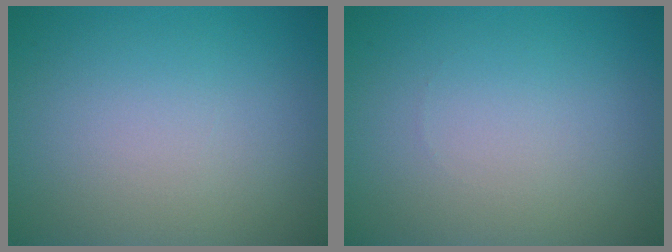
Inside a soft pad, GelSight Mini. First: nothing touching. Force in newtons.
{"total": 0.0}